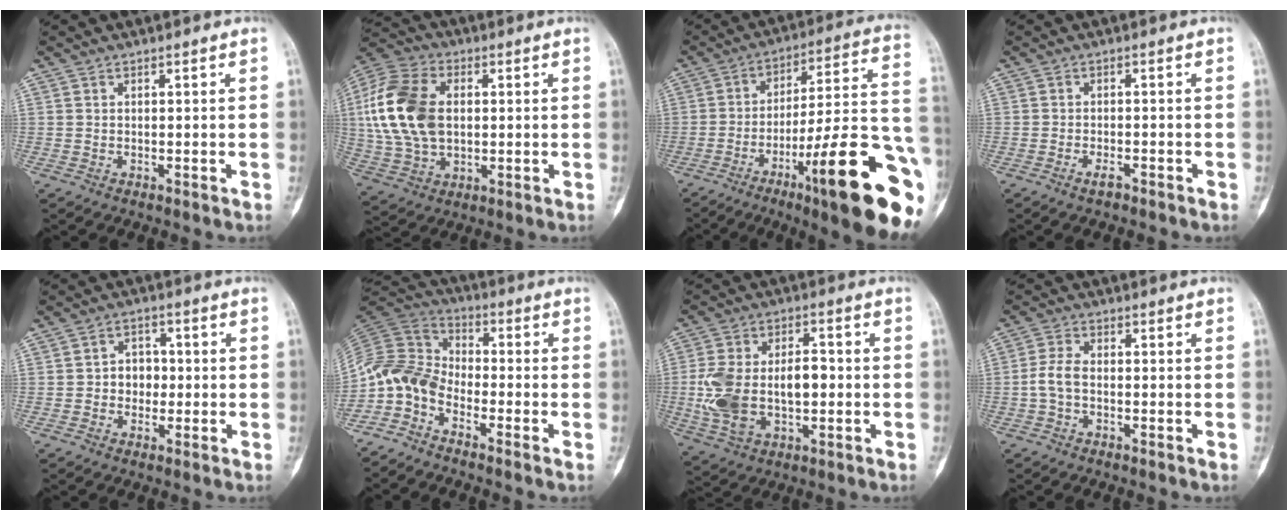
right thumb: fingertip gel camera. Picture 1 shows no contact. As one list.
[{"total": 18.2, "force": [1.7, 11.9, 13.6], "torque": [-0.271, 0.010, 0.033]}, {"total": 26.8, "force": [-11.2, 4.3, 23.9], "torque": [-0.272, 0.052, -0.165]}, {"total": 1.9, "force": [-1.4, 0.7, 1.0], "torque": [-0.017, 0.007, -0.026]}, {"total": 5.1, "force": [-0.5, 4.2, 2.8], "torque": [-0.010, 0.015, -0.015]}, {"total": 10.1, "force": [-5.2, 6.8, 5.3], "torque": [-0.104, 0.063, -0.123]}, {"total": 15.1, "force": [-1.4, 9.0, 12.1], "torque": [-0.227, 0.026, -0.015]}, {"total": 4.2, "force": [-0.9, 2.5, 3.3], "torque": [-0.068, 0.013, -0.024]}]